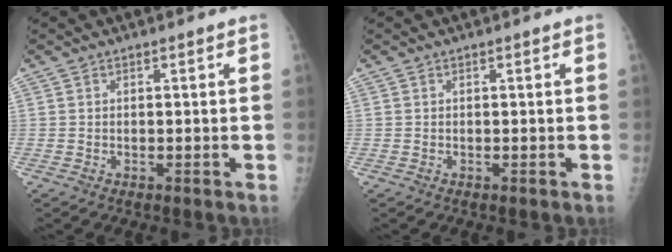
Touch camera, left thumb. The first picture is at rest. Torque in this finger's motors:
{"motor_torque": [-0.04, 0.05, 0.00, 0.00, 0.00]}